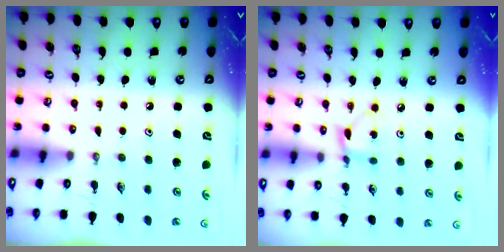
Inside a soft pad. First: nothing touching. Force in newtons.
{"total": 2.9, "press": 2.9, "slide": 0.4}